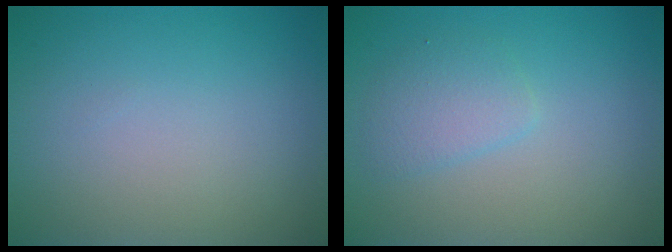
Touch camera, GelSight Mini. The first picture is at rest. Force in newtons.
{"total": 2.0, "press": 2.0, "slide": 0.0}